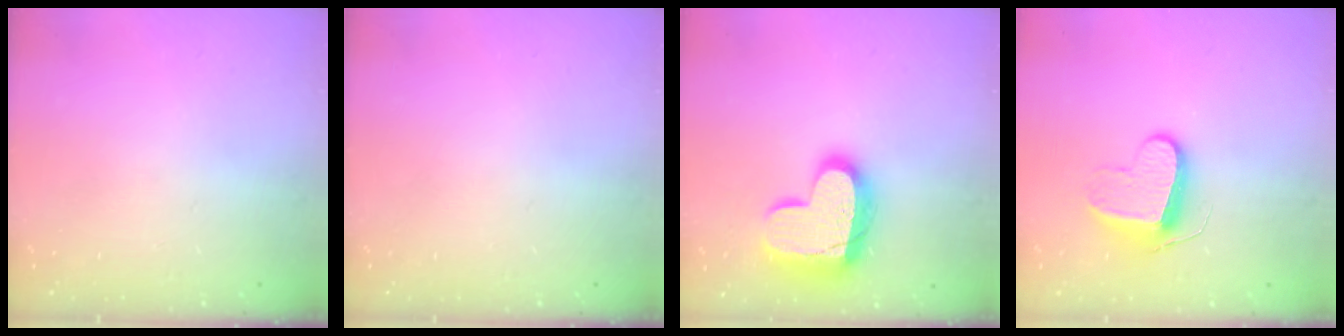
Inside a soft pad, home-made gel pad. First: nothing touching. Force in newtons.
{"total": 0.0}
{"total": 17.6, "press": 17.6, "slide": 1.5}
{"total": 9.7, "press": 9.7, "slide": 0.4}